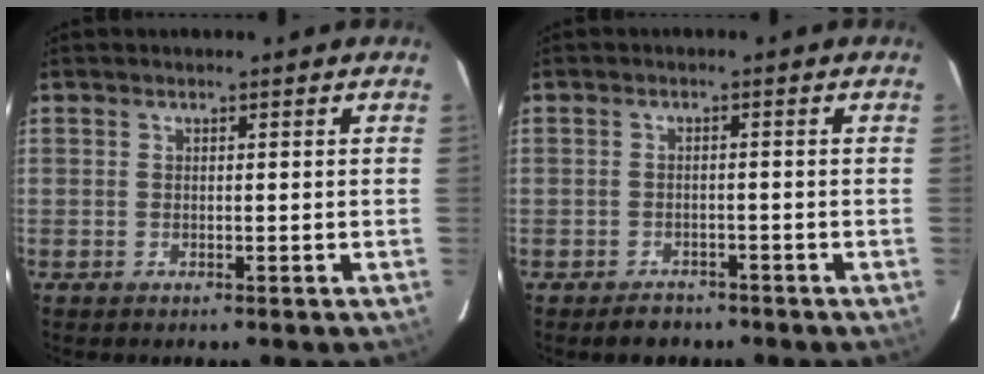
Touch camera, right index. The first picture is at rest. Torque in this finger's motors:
{"motor_torque": [-0.09, 0.05, -0.17, -0.08]}